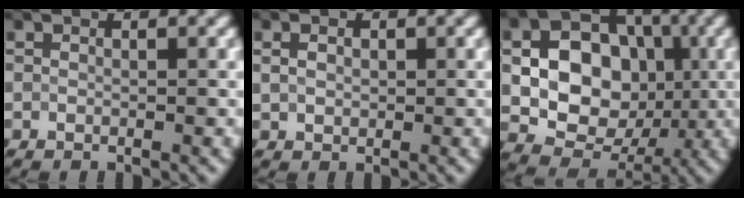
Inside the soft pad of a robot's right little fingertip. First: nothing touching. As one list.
[{"total": 1.5, "force": [0.4, 1.1, 0.9], "torque": [-0.021, 0.006, 0.005]}, {"total": 11.6, "force": [0.4, 9.2, 7.0], "torque": [-0.106, 0.025, -0.005]}]